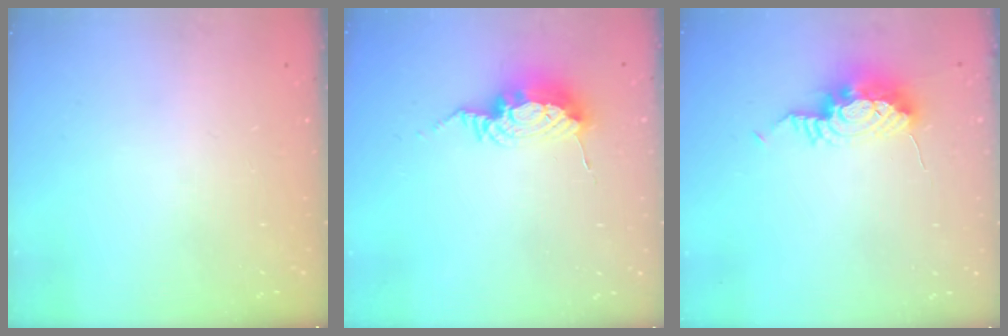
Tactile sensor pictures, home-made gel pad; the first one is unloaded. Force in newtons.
{"total": 9.2, "press": 9.1, "slide": 0.8}
{"total": 10.6, "press": 10.3, "slide": 2.3}